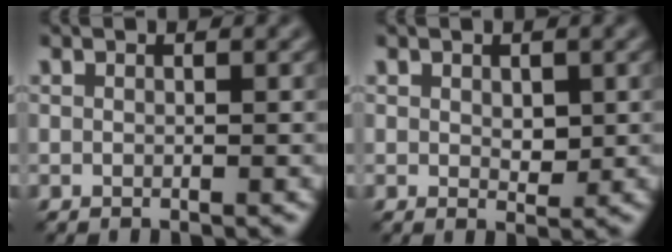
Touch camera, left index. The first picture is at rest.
{"total": 1.4, "force": [0.3, 0.9, 1.1], "torque": [-0.014, -0.005, 0.008]}